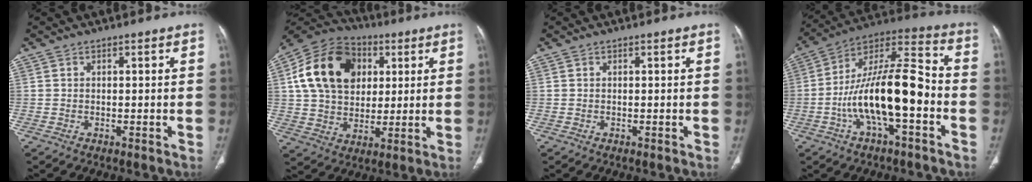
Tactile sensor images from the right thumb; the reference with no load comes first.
{"total": 19.0, "force": [4.8, 14.1, 11.7], "torque": [-0.196, 0.009, 0.083]}
{"total": 0.0}
{"total": 18.9, "force": [-4.6, 6.8, 17.0], "torque": [-0.302, 0.058, -0.082]}